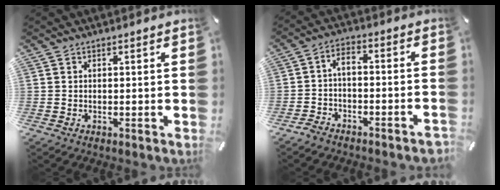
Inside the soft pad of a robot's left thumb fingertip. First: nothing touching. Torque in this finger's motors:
{"motor_torque": [0.65, 0.88, 0.61, 0.43, 0.07]}